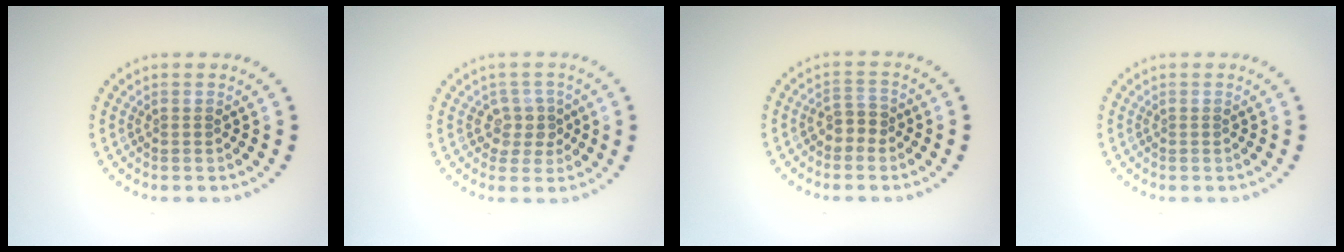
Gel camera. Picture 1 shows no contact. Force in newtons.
{"total": 2.2, "press": 1.9, "slide": 1.1}
{"total": 1.8, "press": 1.6, "slide": 0.9}
{"total": 0.0}